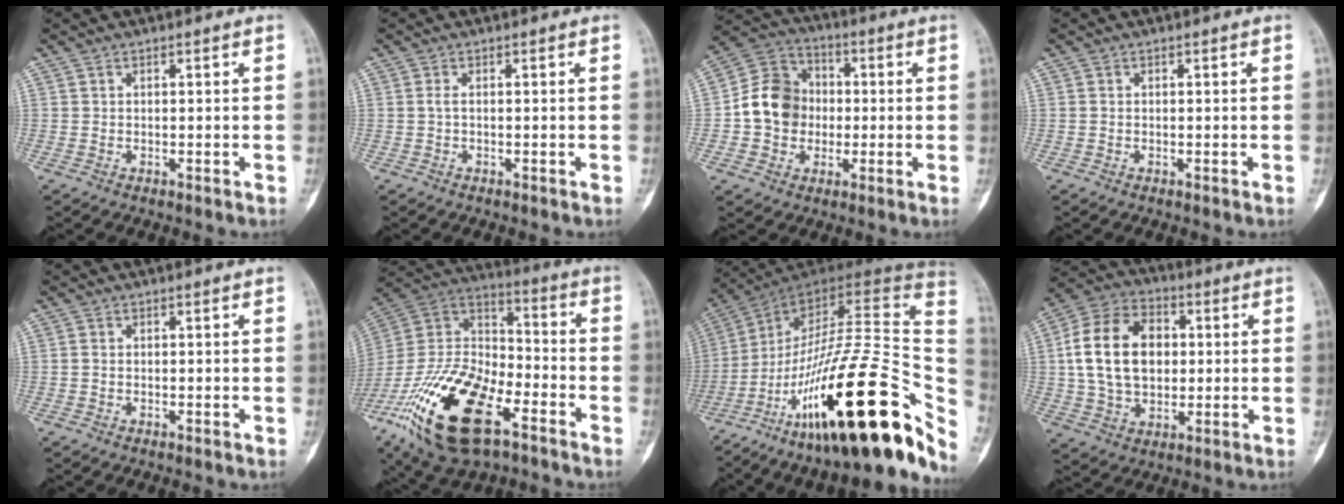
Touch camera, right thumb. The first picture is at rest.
{"total": 0.7, "force": [0.0, 0.2, 0.7], "torque": [-0.016, 0.001, -0.002]}
{"total": 11.8, "force": [-0.8, 10.3, 5.8], "torque": [-0.081, 0.030, -0.024]}
{"total": 0.0}
{"total": 0.6, "force": [-0.1, 0.4, 0.4], "torque": [-0.011, 0.000, -0.005]}
{"total": 27.4, "force": [-13.5, 13.1, 19.9], "torque": [-0.448, 0.032, -0.245]}
{"total": 37.9, "force": [-15.9, 10.8, 32.7], "torque": [-0.416, 0.062, -0.254]}
{"total": 17.2, "force": [1.9, 12.1, 12.1], "torque": [-0.201, 0.019, 0.032]}